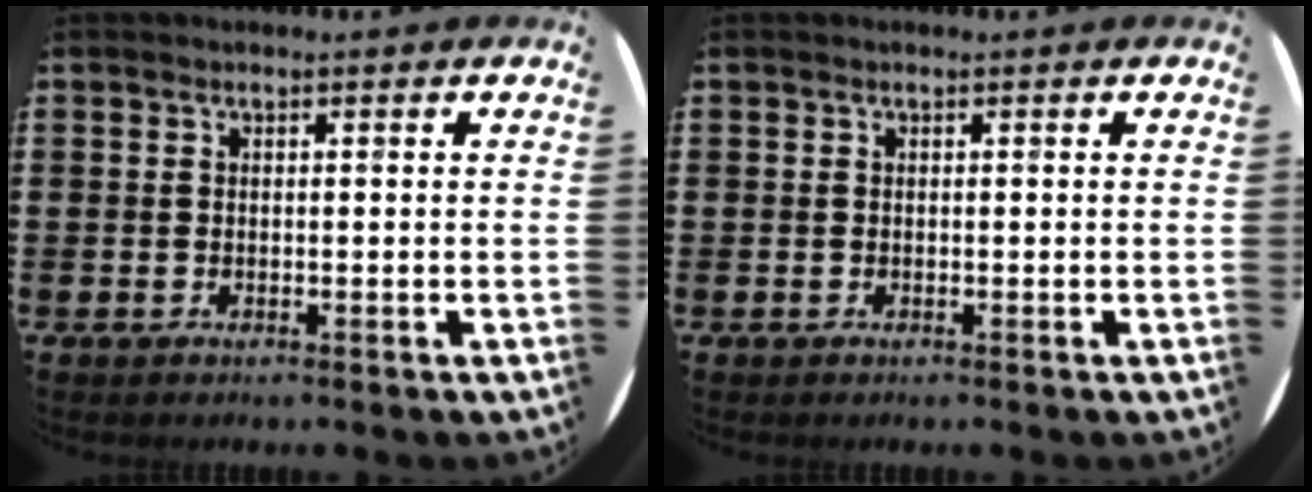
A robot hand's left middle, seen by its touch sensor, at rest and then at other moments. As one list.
[{"total": 0.0}]